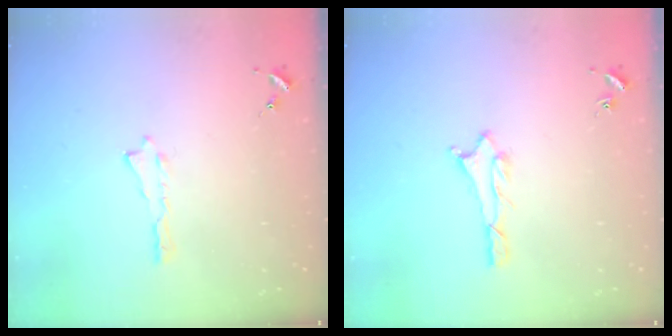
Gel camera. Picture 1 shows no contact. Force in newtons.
{"total": 1.1, "press": 1.1, "slide": 0.1}